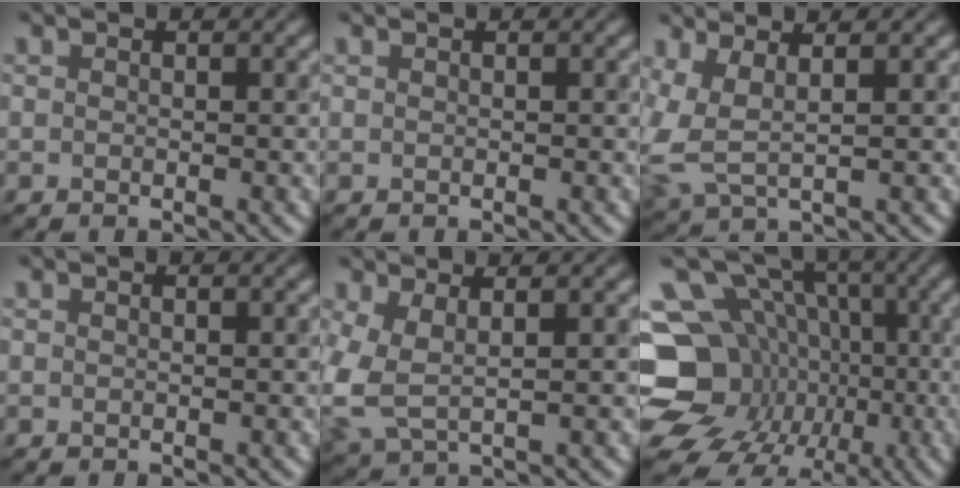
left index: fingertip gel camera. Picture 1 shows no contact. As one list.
[{"total": 0.0}, {"total": 5.0, "force": [1.0, 2.3, 4.4], "torque": [-0.121, 0.000, 0.023]}, {"total": 0.0}, {"total": 4.1, "force": [0.6, 2.1, 3.5], "torque": [-0.101, -0.003, 0.013]}, {"total": 18.5, "force": [-4.0, 16.0, 8.5], "torque": [-0.177, -0.004, -0.085]}]